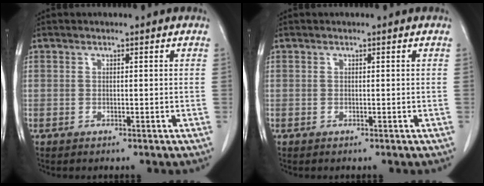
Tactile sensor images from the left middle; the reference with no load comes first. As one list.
[{"total": 0.0}]